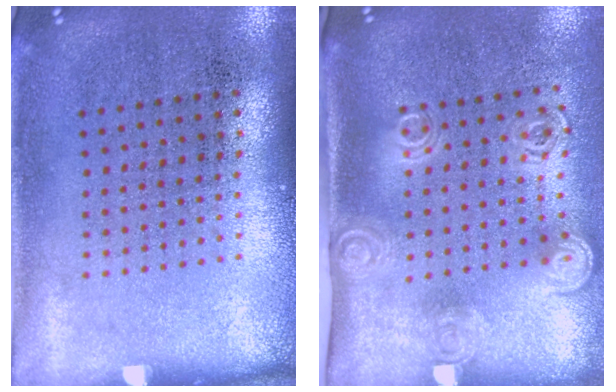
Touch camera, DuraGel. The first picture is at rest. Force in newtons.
{"total": 2.0, "press": 1.4, "slide": 1.4}